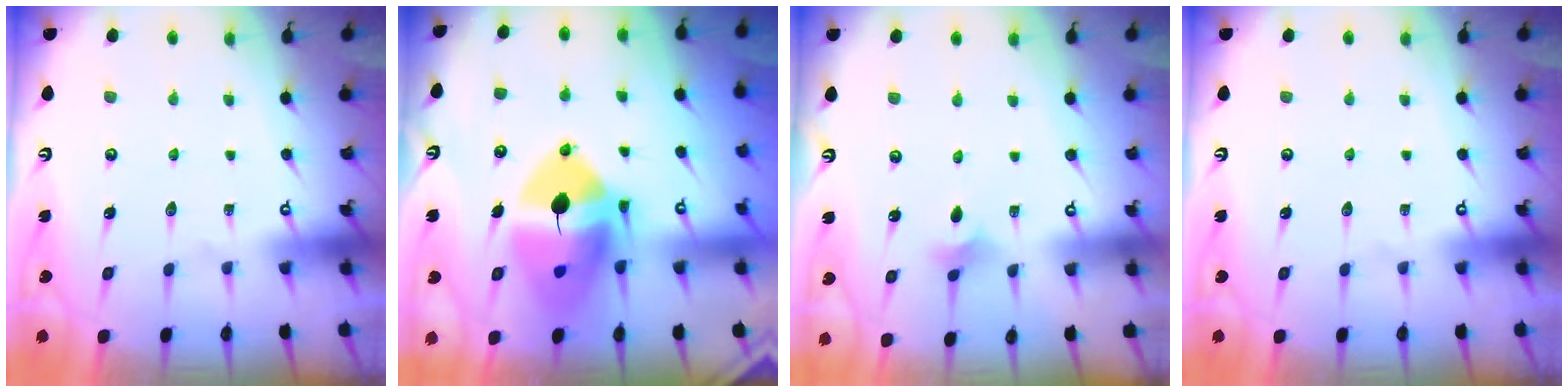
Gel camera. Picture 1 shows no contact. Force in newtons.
{"total": 17.5, "press": 17.3, "slide": 2.9}
{"total": 1.6, "press": 1.5, "slide": 0.4}
{"total": 0.0}